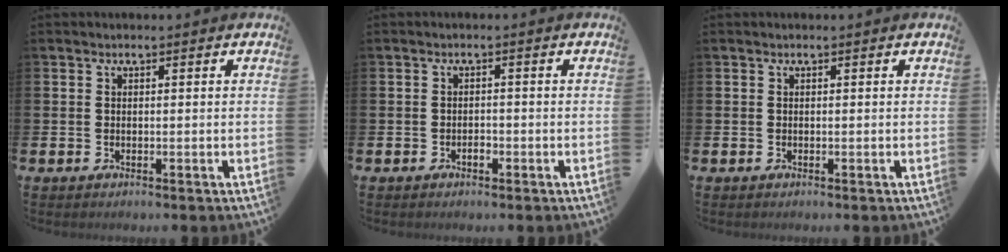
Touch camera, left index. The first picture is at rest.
{"total": 1.0, "force": [-0.5, 0.6, 0.6], "torque": [0.004, -0.008, -0.012]}
{"total": 0.0}